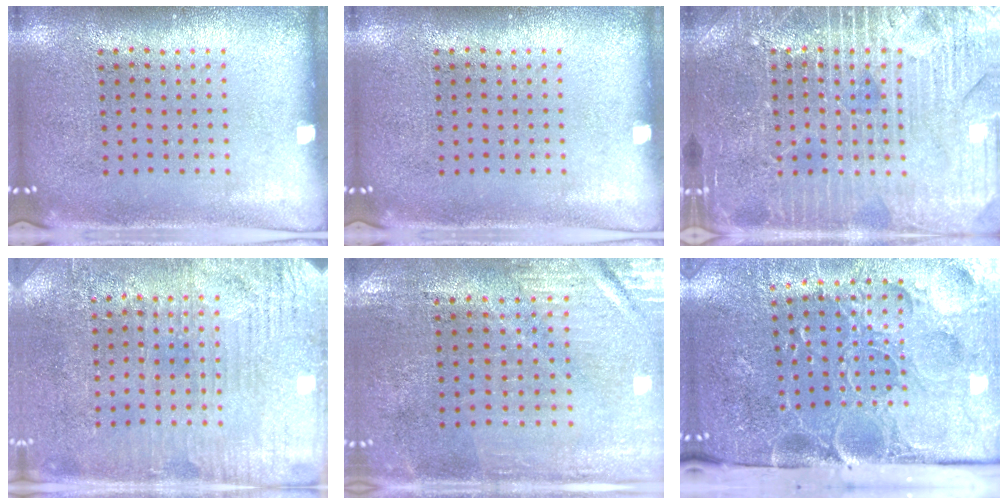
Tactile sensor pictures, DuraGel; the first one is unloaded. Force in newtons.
{"total": 0.0}
{"total": 4.2, "press": 4.2, "slide": 0.6}
{"total": 3.2, "press": 3.1, "slide": 0.8}
{"total": 0.6, "press": 0.5, "slide": 0.3}
{"total": 5.2, "press": 4.1, "slide": 3.1}